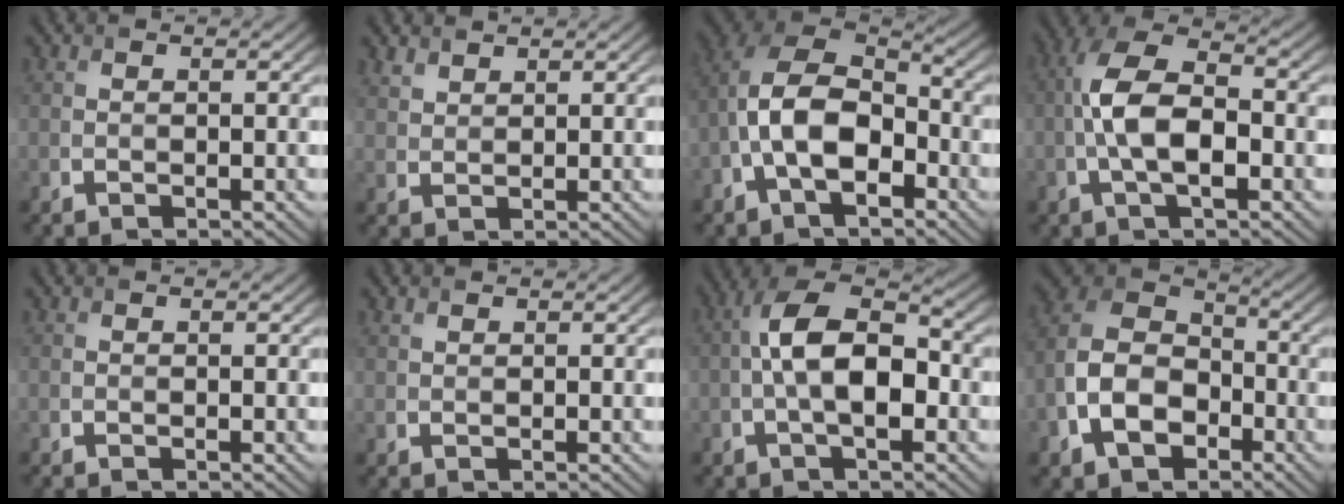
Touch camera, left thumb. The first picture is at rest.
{"total": 2.4, "force": [2.0, 1.0, 0.8], "torque": [-0.024, 0.001, 0.050]}
{"total": 12.6, "force": [-3.2, 7.6, 9.5], "torque": [-0.205, -0.001, -0.071]}
{"total": 9.3, "force": [-1.6, 4.3, 8.1], "torque": [-0.168, 0.014, -0.038]}
{"total": 0.0}
{"total": 0.8, "force": [0.6, 0.3, 0.3], "torque": [-0.013, -0.001, 0.015]}
{"total": 9.9, "force": [-1.2, 4.8, 8.5], "torque": [-0.163, 0.014, -0.030]}
{"total": 11.3, "force": [-4.4, 7.9, 6.8], "torque": [-0.167, -0.021, -0.097]}